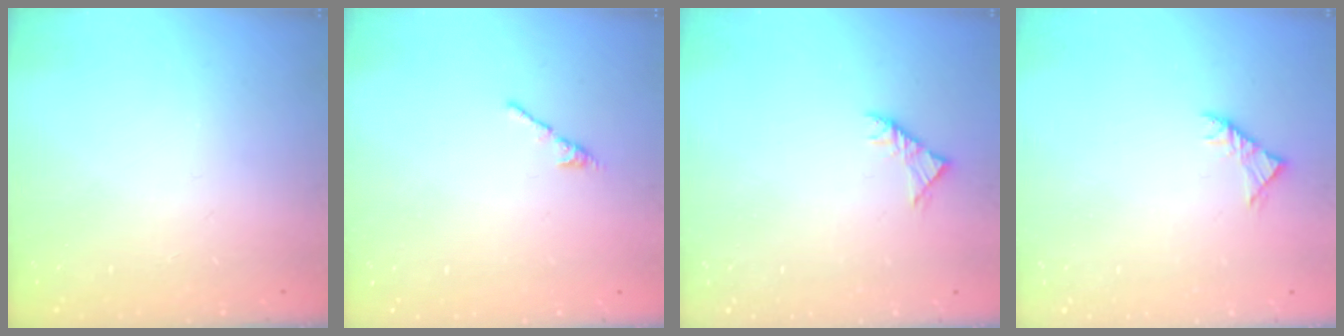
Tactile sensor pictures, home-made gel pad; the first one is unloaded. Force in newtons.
{"total": 2.7, "press": 2.7, "slide": 0.7}
{"total": 2.9, "press": 2.8, "slide": 0.8}
{"total": 2.9, "press": 2.8, "slide": 0.8}